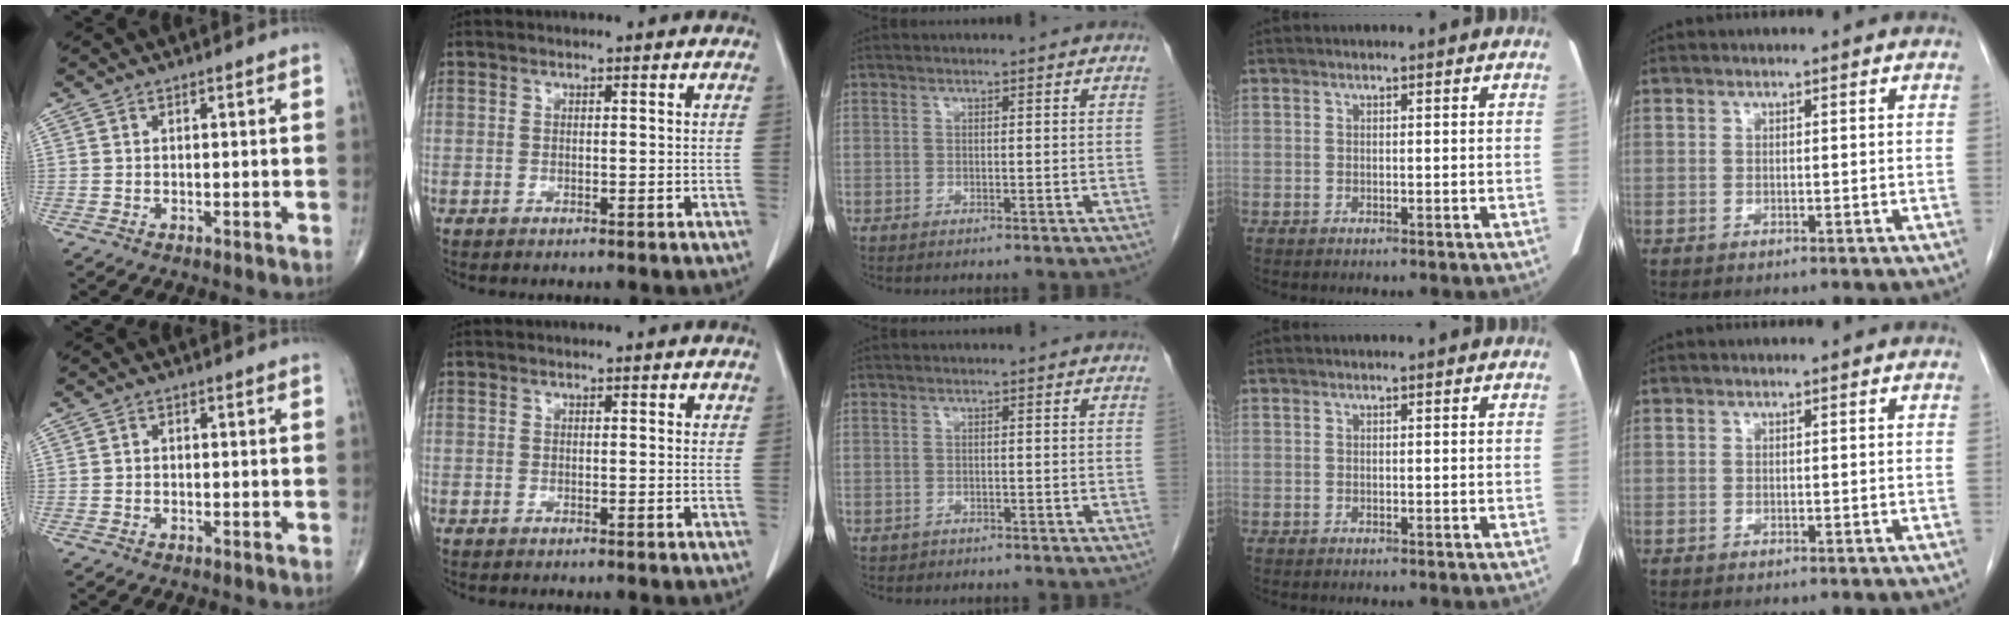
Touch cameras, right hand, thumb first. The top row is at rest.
{"thumb": {"total": 0.7, "force": [-0.2, 0.6, 0.4], "torque": [-0.002, 0.002, -0.008]}, "index": {"total": 0.6, "force": [0.4, 0.1, 0.4], "torque": [-0.002, 0.000, 0.002]}, "middle": {"total": 0.8, "force": [-0.6, 0.5, -0.1], "torque": [-0.013, 0.001, -0.009]}}